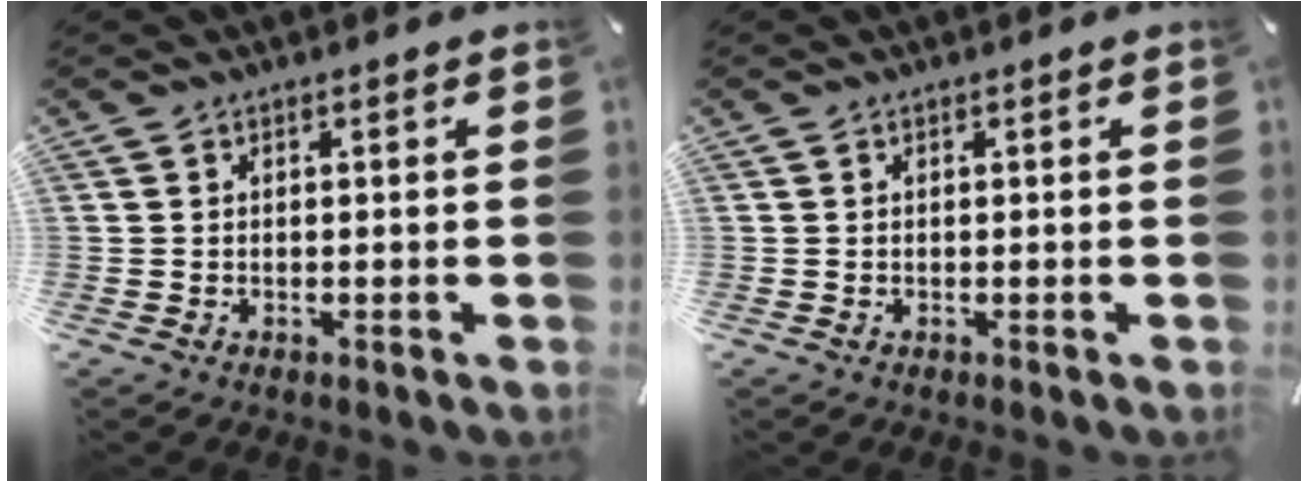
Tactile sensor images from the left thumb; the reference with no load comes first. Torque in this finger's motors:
{"motor_torque": [0.01, 0.04, 0.02, 0.00, -0.01]}